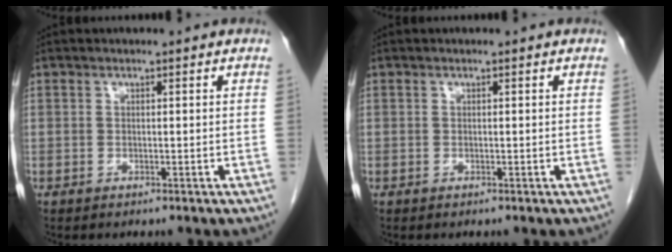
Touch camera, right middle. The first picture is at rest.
{"total": 0.0}